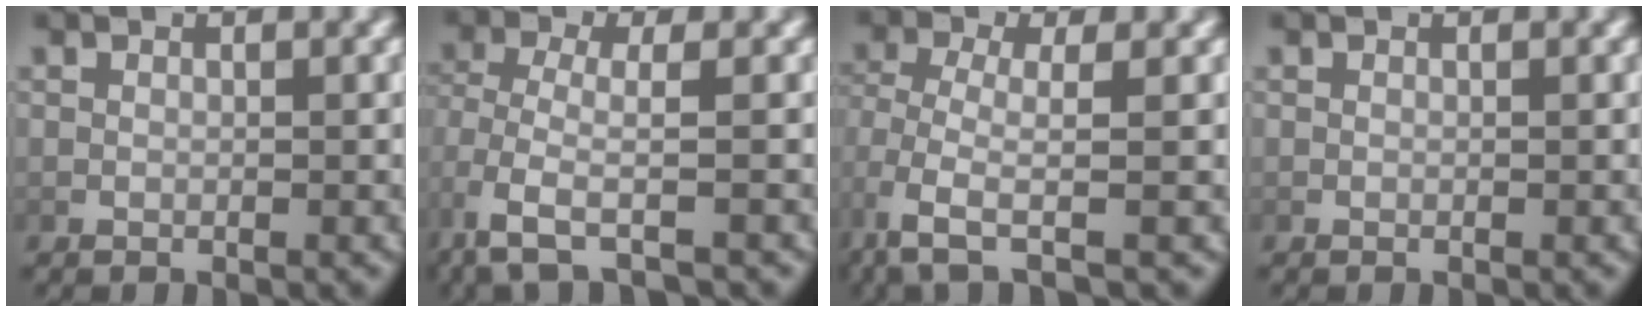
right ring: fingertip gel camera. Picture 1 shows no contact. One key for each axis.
{"total": 3.3, "fx": -1.1, "fy": 0.8, "fz": 3.0, "tx": -0.076, "ty": -0.021, "tz": -0.005}
{"total": 3.8, "fx": -1.1, "fy": 1.3, "fz": 3.4, "tx": -0.085, "ty": -0.027, "tz": -0.002}
{"total": 0.0}